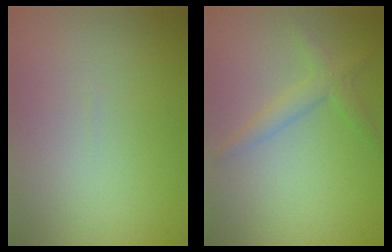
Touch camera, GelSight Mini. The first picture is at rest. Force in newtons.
{"total": 2.1, "press": 2.1, "slide": 0.0}